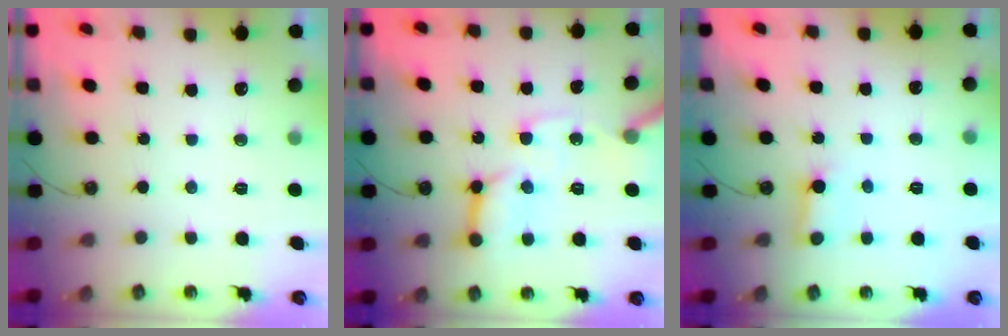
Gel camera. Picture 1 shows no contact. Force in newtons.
{"total": 14.6, "press": 14.5, "slide": 1.9}
{"total": 2.8, "press": 2.8, "slide": 0.3}